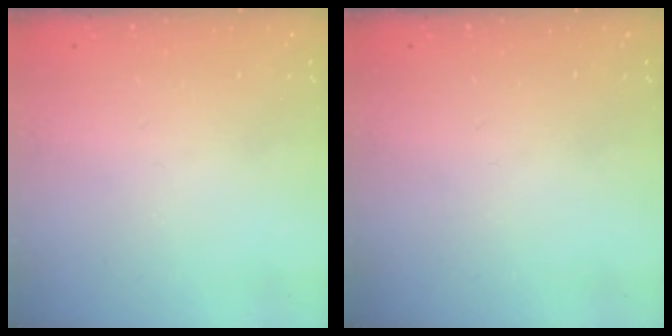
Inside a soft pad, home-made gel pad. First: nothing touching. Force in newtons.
{"total": 0.0}